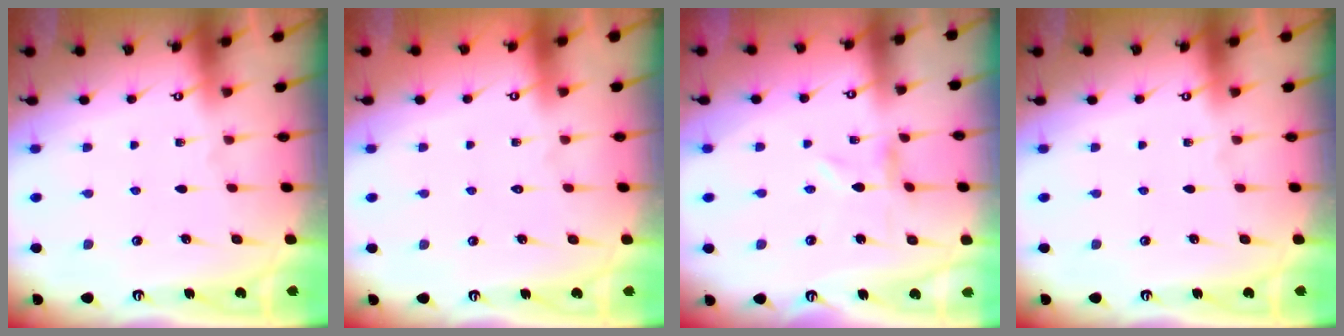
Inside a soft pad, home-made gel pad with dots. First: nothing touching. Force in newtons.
{"total": 1.6, "press": 1.6, "slide": 0.1}
{"total": 0.0}
{"total": 0.0}